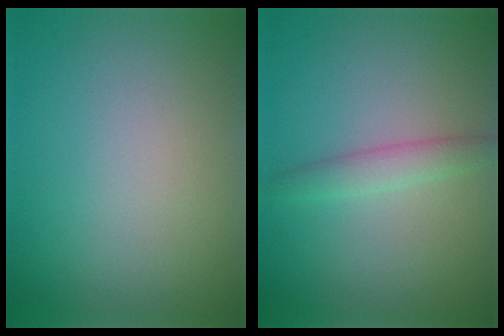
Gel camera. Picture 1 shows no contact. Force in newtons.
{"total": 1.9, "press": 1.9, "slide": 0.1}